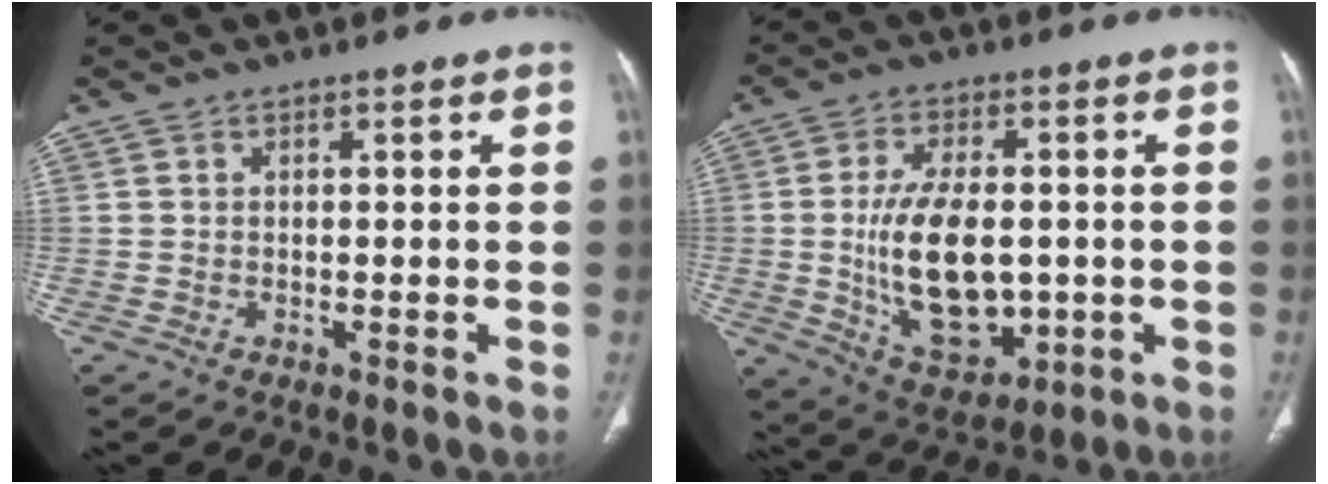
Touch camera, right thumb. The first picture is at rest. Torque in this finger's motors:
{"motor_torque": [3.55, 1.46, 1.82, -0.95, 0.68]}